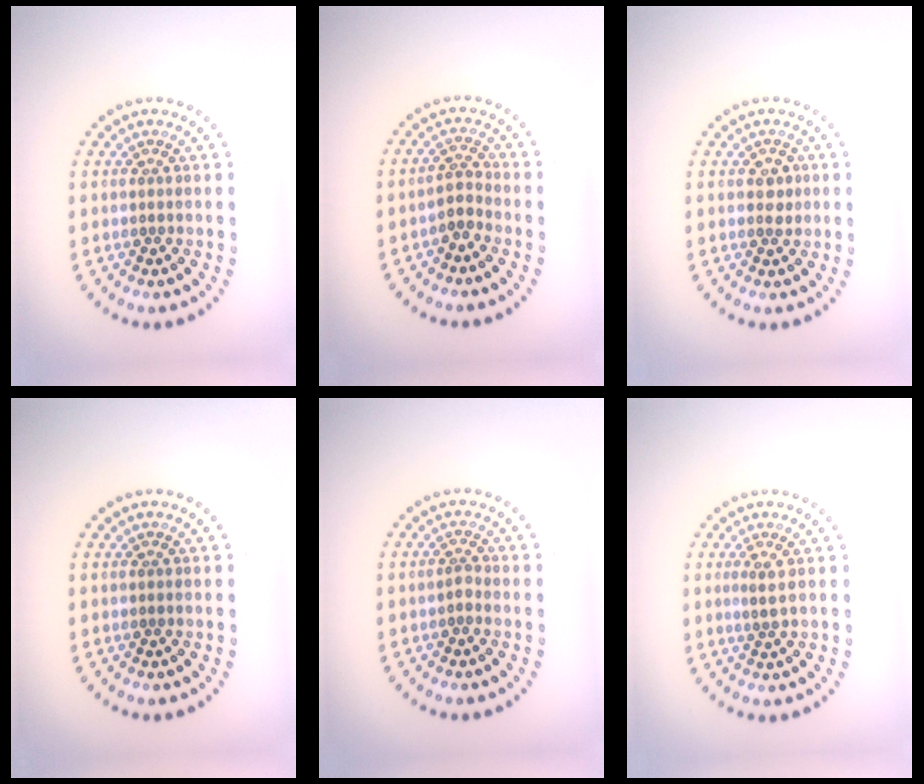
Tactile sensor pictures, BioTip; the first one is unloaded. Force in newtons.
{"total": 1.8, "press": 1.3, "slide": 1.2}
{"total": 1.4, "press": 1.4, "slide": 0.2}
{"total": 0.0}
{"total": 0.9, "press": 0.6, "slide": 0.6}
{"total": 1.2, "press": 0.9, "slide": 0.9}